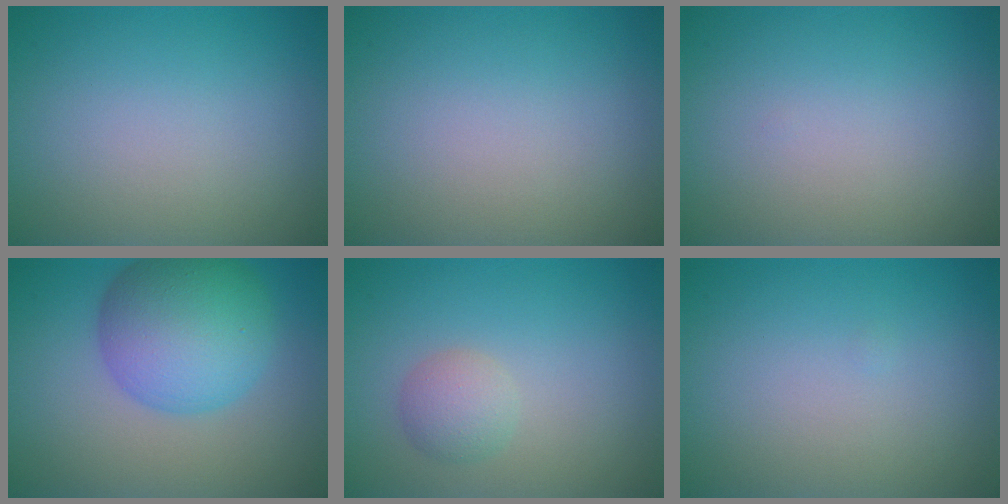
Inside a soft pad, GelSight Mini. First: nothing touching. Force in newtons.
{"total": 0.0}
{"total": 0.0}
{"total": 8.7, "press": 8.7, "slide": 0.2}
{"total": 2.0, "press": 2.0, "slide": 0.0}
{"total": 0.0}